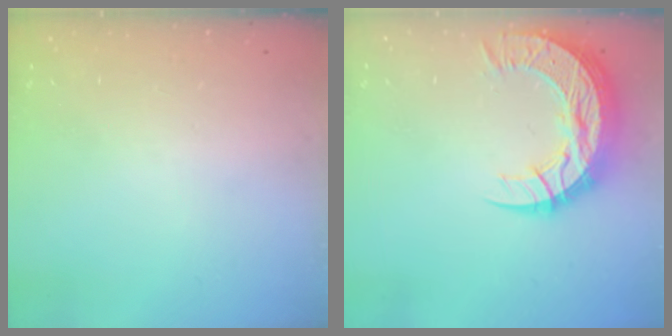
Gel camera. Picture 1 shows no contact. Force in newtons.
{"total": 15.4, "press": 15.3, "slide": 1.1}